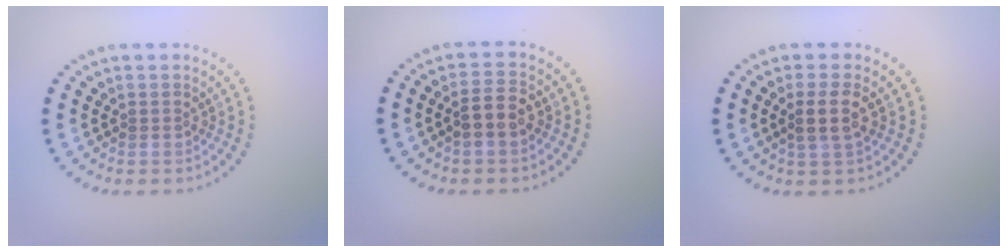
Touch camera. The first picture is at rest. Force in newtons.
{"total": 2.6, "press": 2.5, "slide": 0.6}
{"total": 2.6, "press": 2.3, "slide": 1.2}